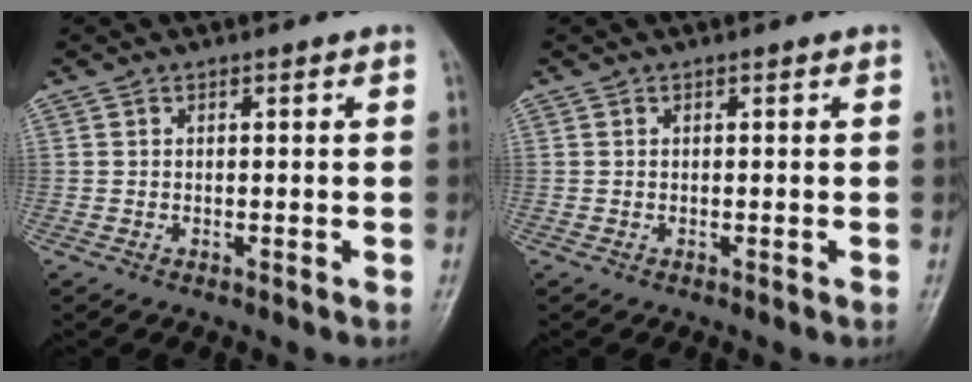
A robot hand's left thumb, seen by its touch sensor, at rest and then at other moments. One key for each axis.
{"total": 0.0}